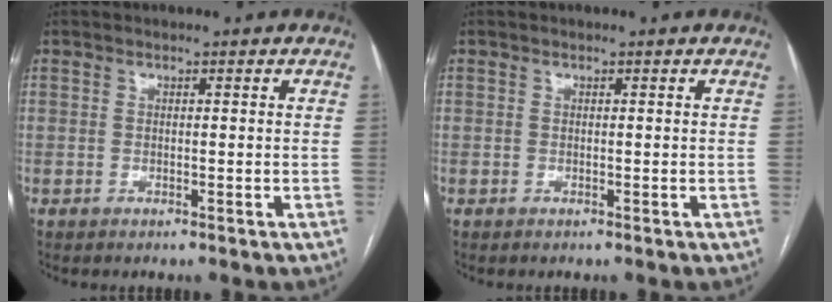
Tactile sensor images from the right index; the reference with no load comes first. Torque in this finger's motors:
{"motor_torque": [0.00, 0.00, 0.00, 0.01]}